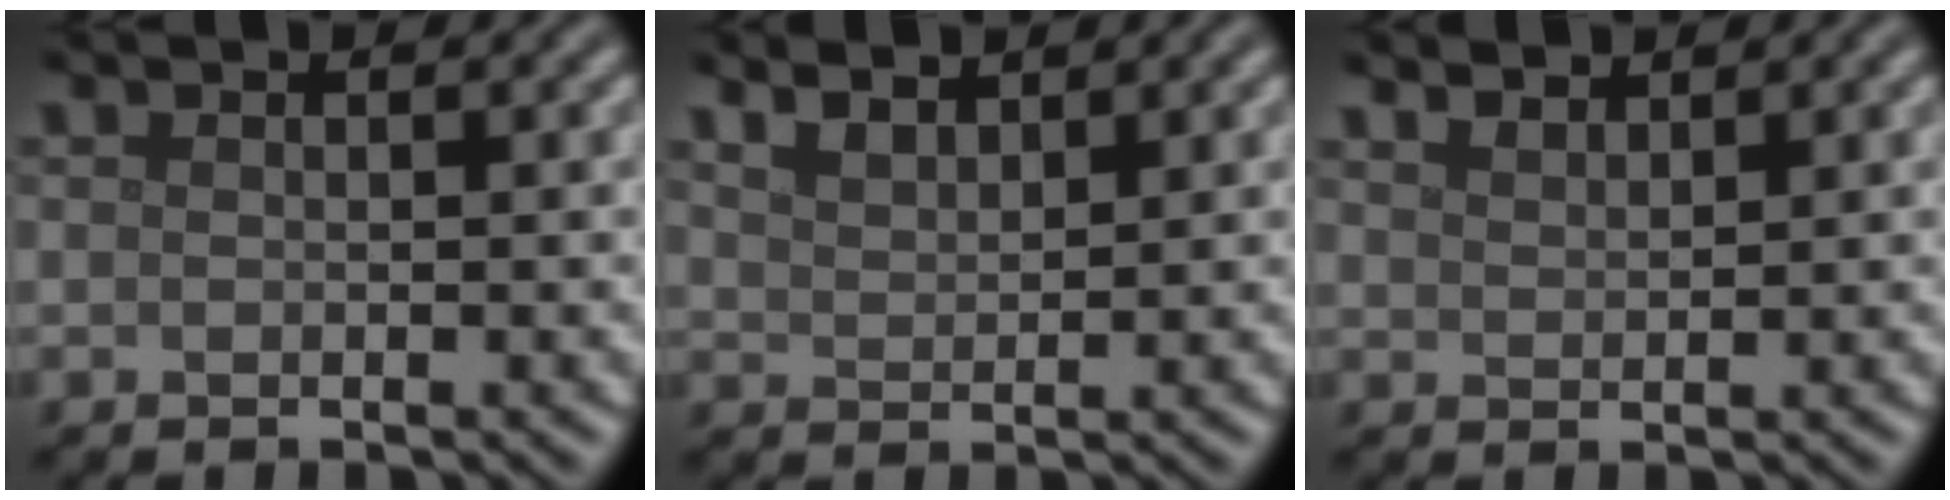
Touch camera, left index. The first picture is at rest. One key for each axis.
{"total": 3.1, "fx": 2.7, "fy": 1.0, "fz": 1.3, "tx": -0.022, "ty": 0.013, "tz": 0.035}
{"total": 2.4, "fx": 2.2, "fy": 0.6, "fz": 0.7, "tx": -0.009, "ty": 0.004, "tz": 0.030}